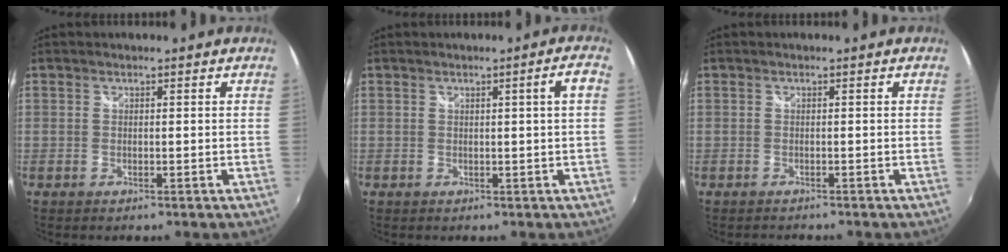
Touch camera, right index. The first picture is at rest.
{"total": 2.9, "force": [0.4, -0.7, 2.8], "torque": [-0.036, 0.006, 0.011]}
{"total": 1.4, "force": [-1.4, 0.2, 0.1], "torque": [-0.005, -0.010, -0.021]}